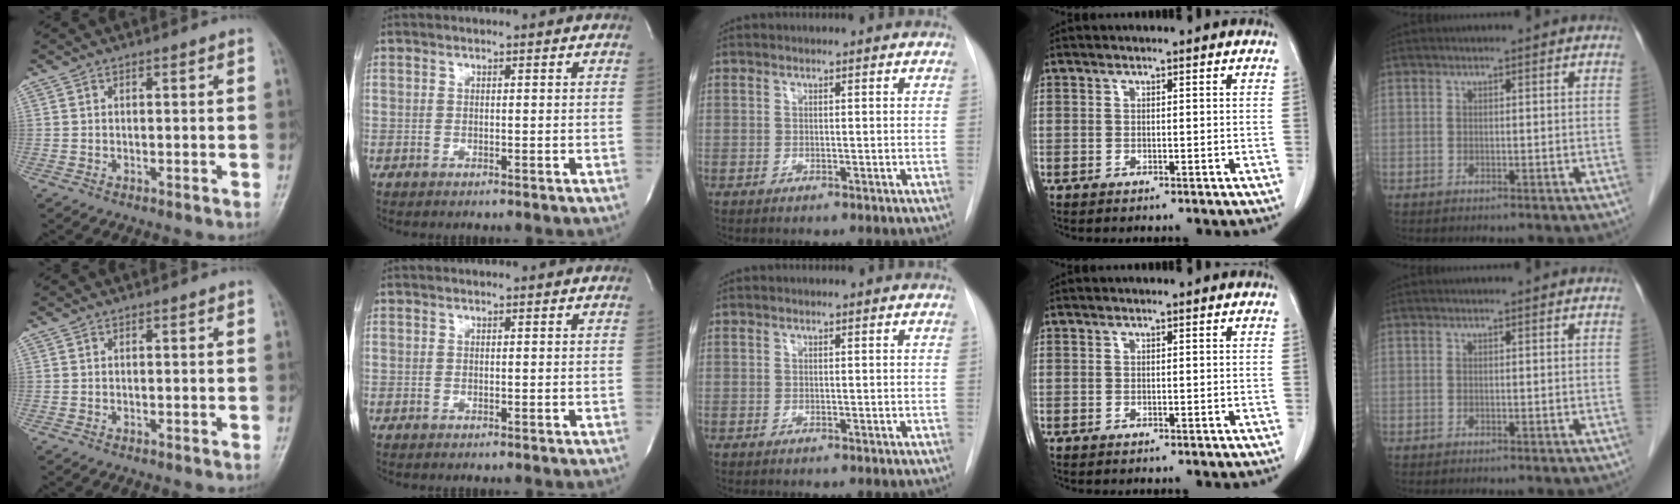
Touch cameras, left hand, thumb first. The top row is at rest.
{}